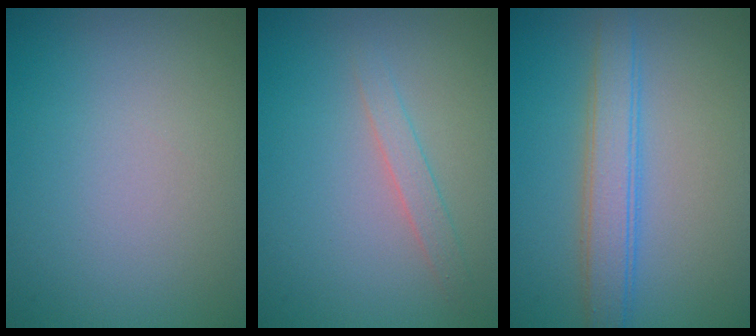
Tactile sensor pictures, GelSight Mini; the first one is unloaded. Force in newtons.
{"total": 1.4, "press": 1.3, "slide": 0.1}
{"total": 3.5, "press": 3.5, "slide": 0.1}